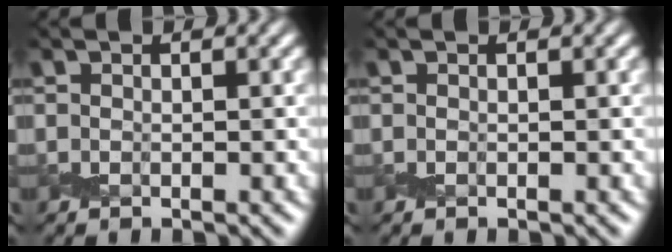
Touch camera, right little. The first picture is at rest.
{"total": 0.0}